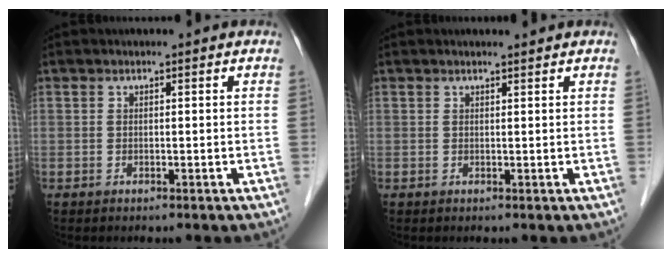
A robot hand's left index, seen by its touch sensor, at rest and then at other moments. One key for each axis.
{"total": 1.0, "fx": 0.9, "fy": -0.1, "fz": 0.3, "tx": -0.007, "ty": 0.001, "tz": 0.017}